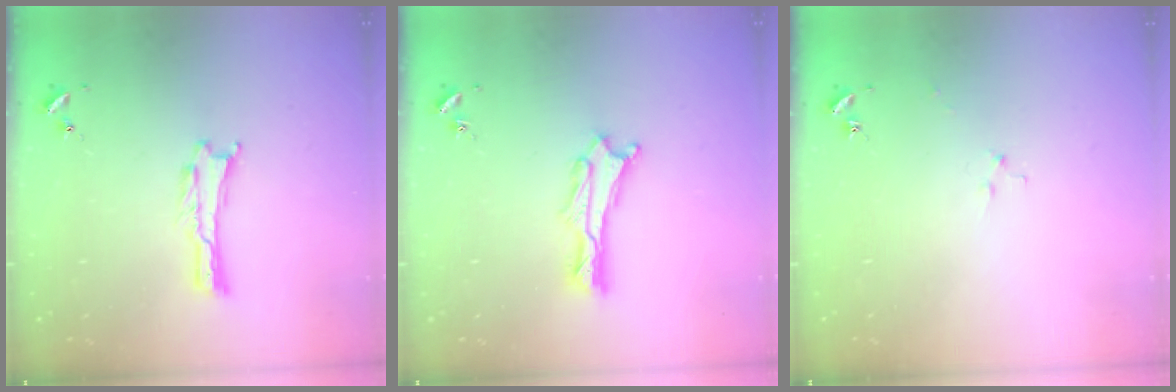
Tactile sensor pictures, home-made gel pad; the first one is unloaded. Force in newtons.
{"total": 1.1, "press": 1.1, "slide": 0.2}
{"total": 2.5, "press": 2.5, "slide": 0.3}